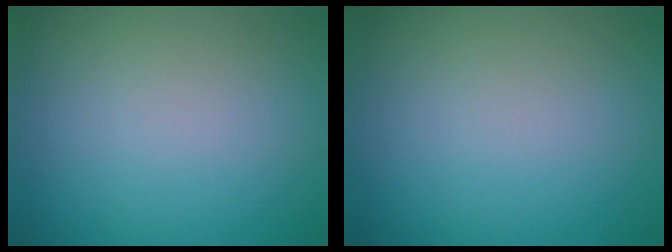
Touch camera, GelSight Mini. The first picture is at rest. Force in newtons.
{"total": 0.0}